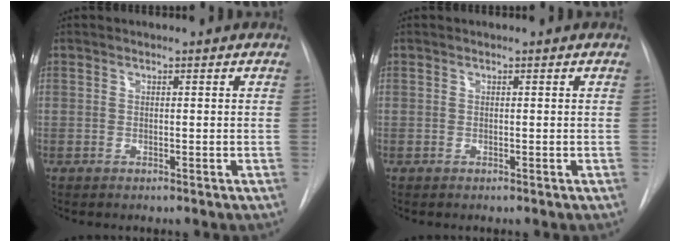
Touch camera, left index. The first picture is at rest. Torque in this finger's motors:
{"motor_torque": [-0.02, 0.02, 0.00, 0.00]}